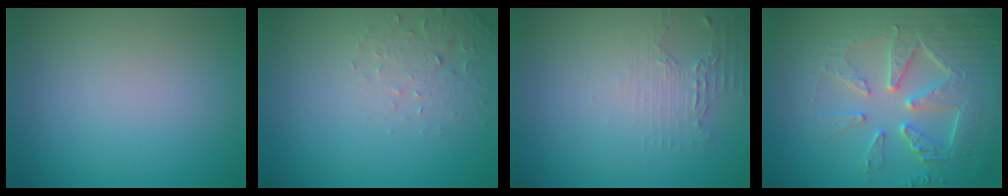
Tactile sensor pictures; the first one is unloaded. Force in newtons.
{"total": 2.2, "press": 2.2, "slide": 0.4}
{"total": 2.2, "press": 1.6, "slide": 1.5}
{"total": 6.7, "press": 5.6, "slide": 3.7}